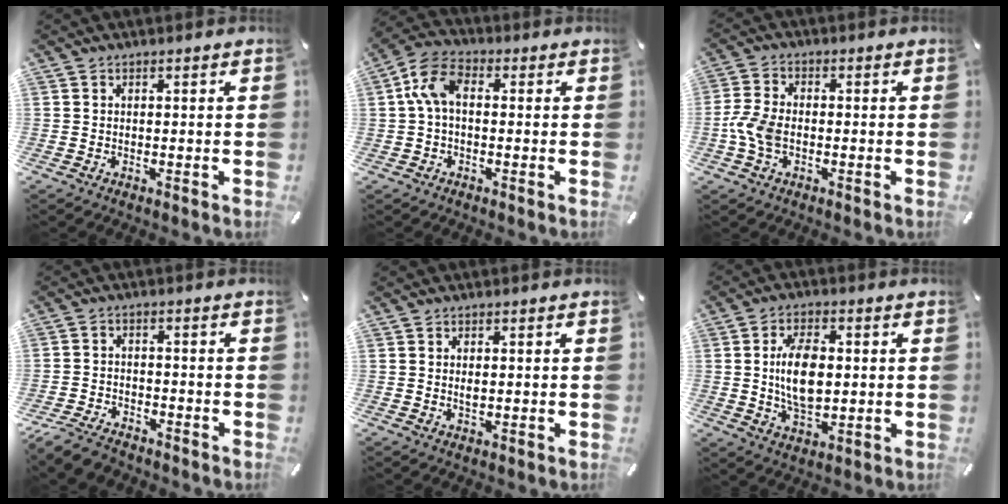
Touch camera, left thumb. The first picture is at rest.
{"total": 8.5, "force": [0.5, 5.4, 6.5], "torque": [-0.147, 0.012, 0.007]}
{"total": 6.6, "force": [-1.7, 4.2, 4.9], "torque": [-0.107, 0.008, -0.032]}
{"total": 5.1, "force": [-4.4, 1.9, 1.5], "torque": [-0.041, 0.017, -0.089]}
{"total": 1.5, "force": [0.2, 0.8, 1.2], "torque": [-0.026, 0.003, 0.002]}
{"total": 10.9, "force": [0.6, 6.5, 8.7], "torque": [-0.180, 0.001, 0.004]}